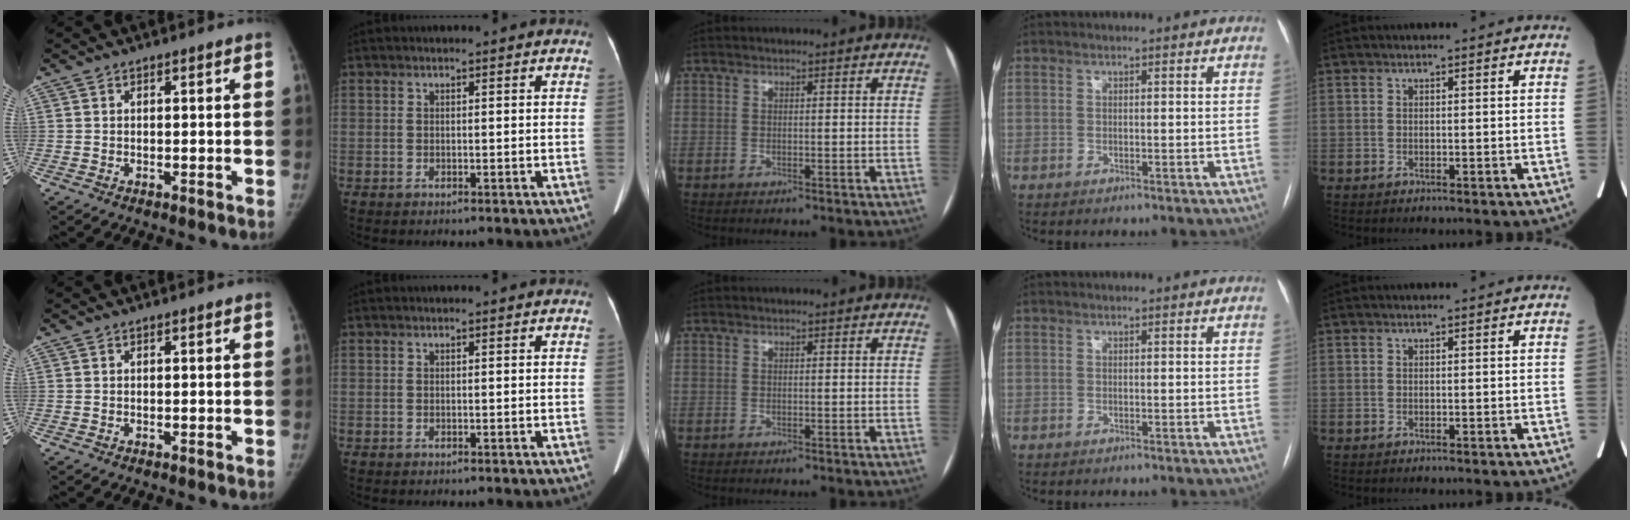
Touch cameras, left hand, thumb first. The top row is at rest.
{}